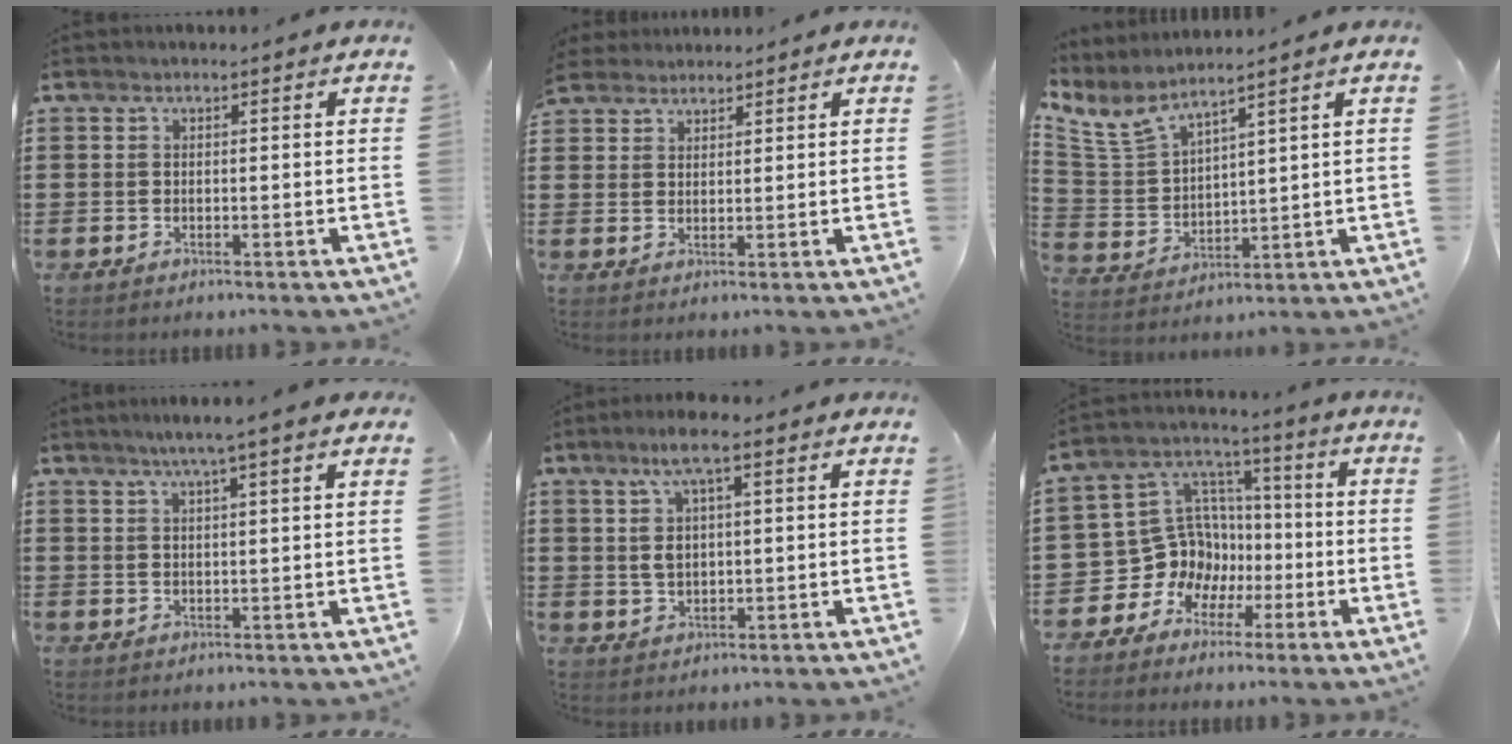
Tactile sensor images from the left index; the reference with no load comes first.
{"total": 2.9, "force": [2.7, 0.8, -0.2], "torque": [-0.006, 0.001, 0.054]}
{"total": 6.7, "force": [5.4, 1.8, 3.6], "torque": [-0.098, -0.022, 0.096]}
{"total": 3.3, "force": [2.2, -0.3, 2.4], "torque": [-0.052, 0.002, 0.037]}
{"total": 6.0, "force": [2.5, 1.8, 5.2], "torque": [-0.112, 0.007, 0.039]}
{"total": 10.2, "force": [-2.1, 9.7, 2.3], "torque": [-0.102, -0.005, -0.032]}